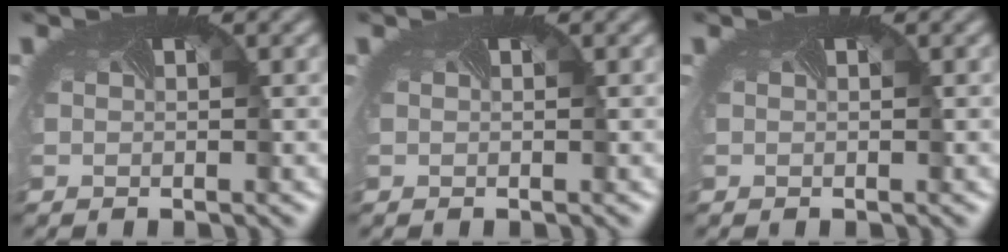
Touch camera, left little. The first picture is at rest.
{"total": 0.0}
{"total": 0.0}